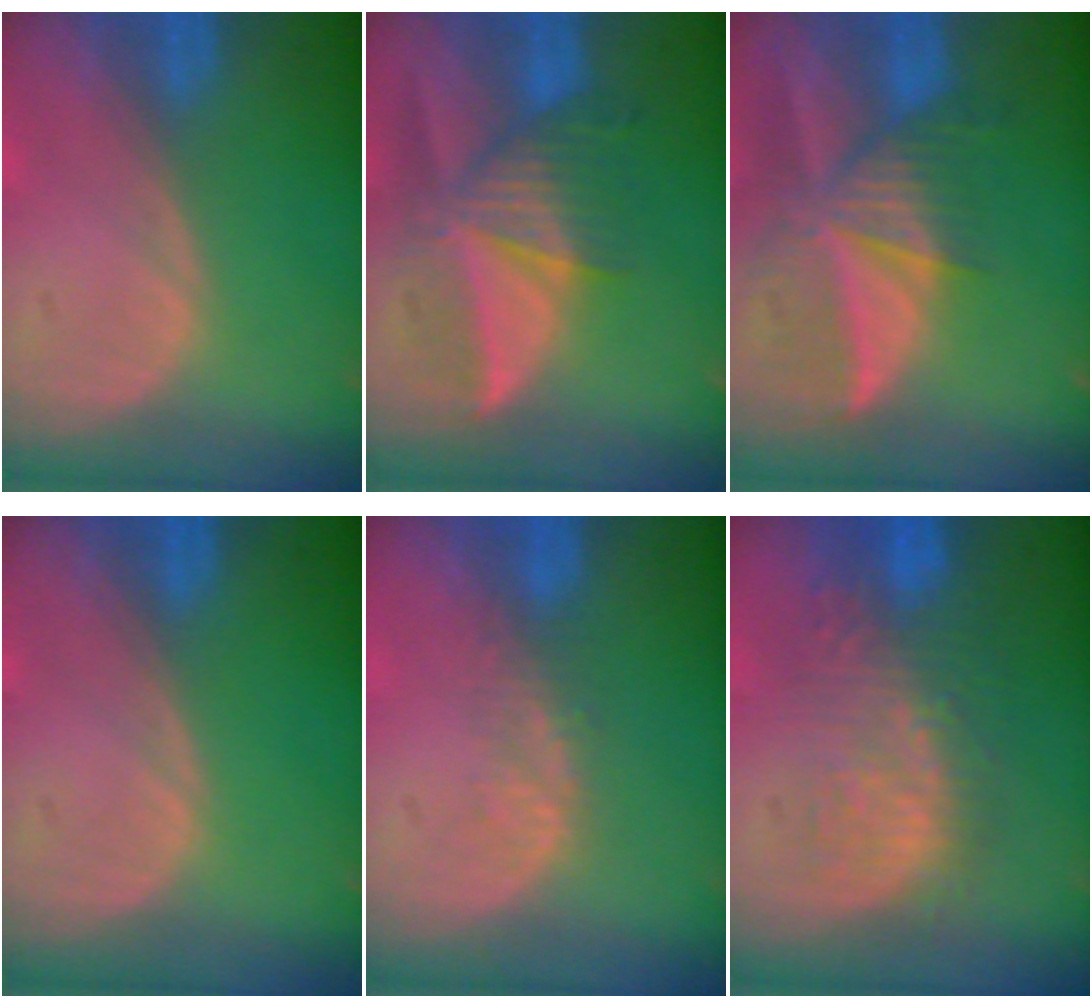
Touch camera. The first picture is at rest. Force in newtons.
{"total": 8.0, "press": 7.7, "slide": 2.3}
{"total": 9.7, "press": 8.5, "slide": 4.7}
{"total": 0.0}
{"total": 2.9, "press": 2.3, "slide": 1.8}
{"total": 9.9, "press": 9.3, "slide": 3.4}